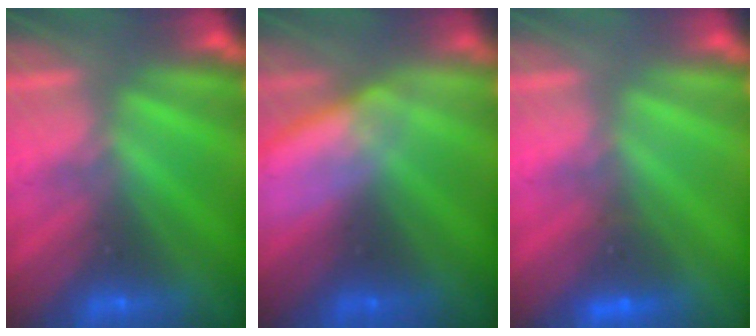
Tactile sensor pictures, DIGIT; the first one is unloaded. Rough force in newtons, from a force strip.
{"total": 3.2}
{"total": 1.7}